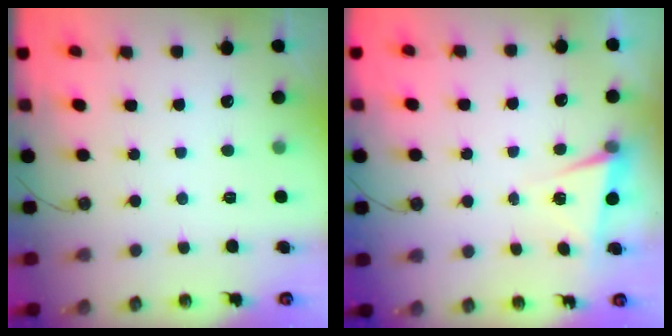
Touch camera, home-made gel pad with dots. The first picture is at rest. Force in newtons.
{"total": 3.0, "press": 2.3, "slide": 1.9}